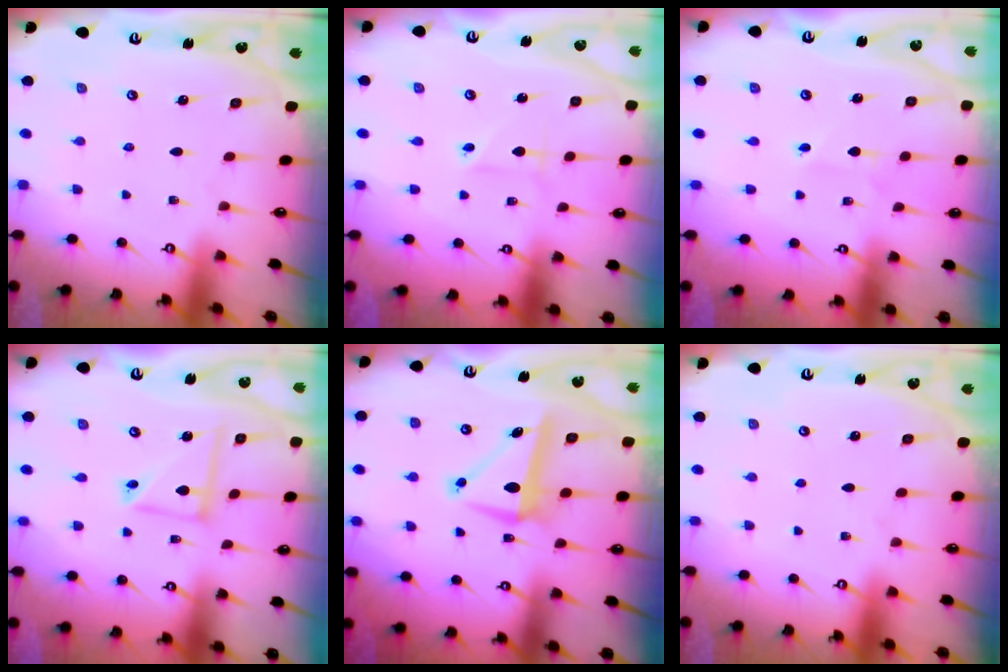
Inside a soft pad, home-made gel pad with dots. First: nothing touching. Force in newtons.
{"total": 2.5, "press": 2.5, "slide": 0.2}
{"total": 1.9, "press": 1.9, "slide": 0.1}
{"total": 7.4, "press": 7.4, "slide": 0.6}
{"total": 8.0, "press": 7.9, "slide": 1.4}
{"total": 0.0}